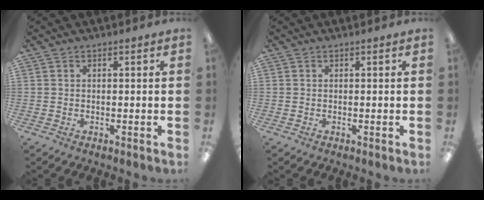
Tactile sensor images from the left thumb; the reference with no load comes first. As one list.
[{"total": 0.0}]